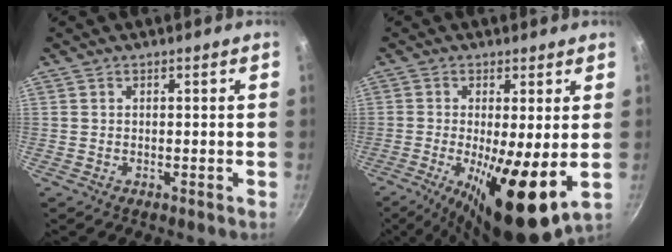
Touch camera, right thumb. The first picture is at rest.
{"total": 15.2, "force": [-2.4, 4.2, 14.4], "torque": [-0.231, -0.025, -0.031]}